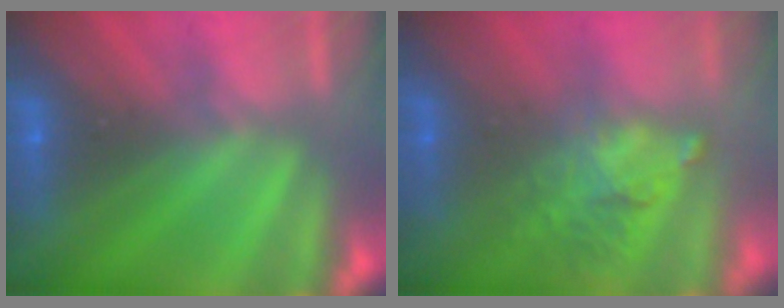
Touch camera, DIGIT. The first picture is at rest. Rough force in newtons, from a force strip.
{"total": 3.0}